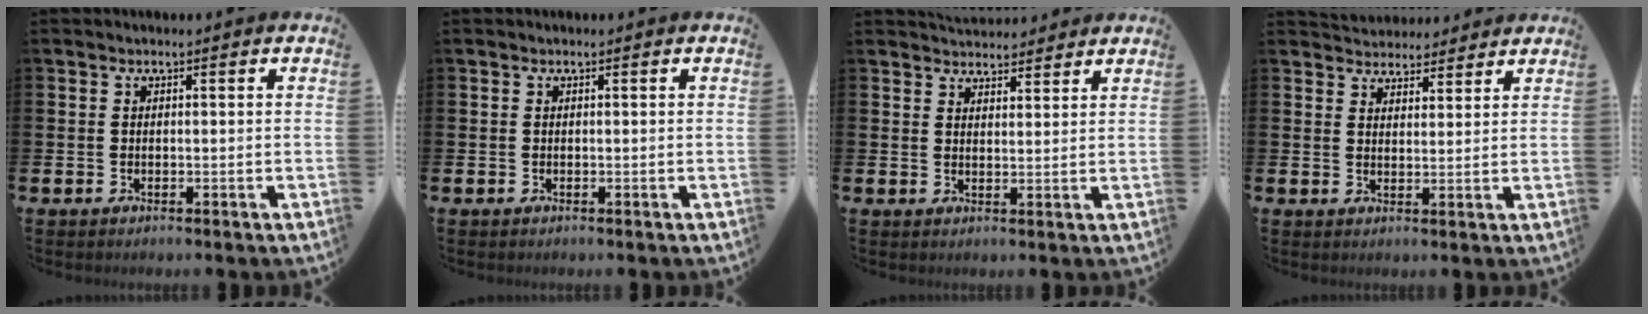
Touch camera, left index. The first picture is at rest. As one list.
[{"total": 0.0}, {"total": 3.8, "force": [3.7, 0.9, -0.2], "torque": [0.009, -0.020, 0.066]}, {"total": 3.9, "force": [3.8, 1.1, -0.4], "torque": [0.001, -0.021, 0.068]}]